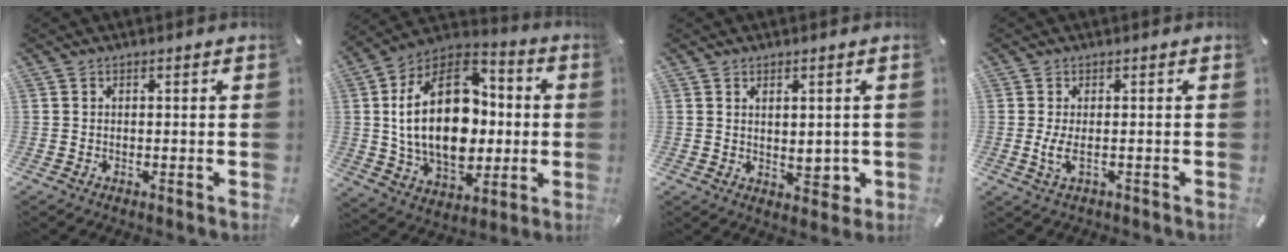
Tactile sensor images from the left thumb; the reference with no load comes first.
{"total": 25.5, "force": [1.7, 17.3, 18.7], "torque": [-0.348, -0.002, 0.035]}
{"total": 3.7, "force": [0.4, 2.4, 2.8], "torque": [-0.028, -0.006, 0.004]}
{"total": 4.2, "force": [-0.9, 1.7, 3.7], "torque": [-0.083, -0.005, -0.018]}